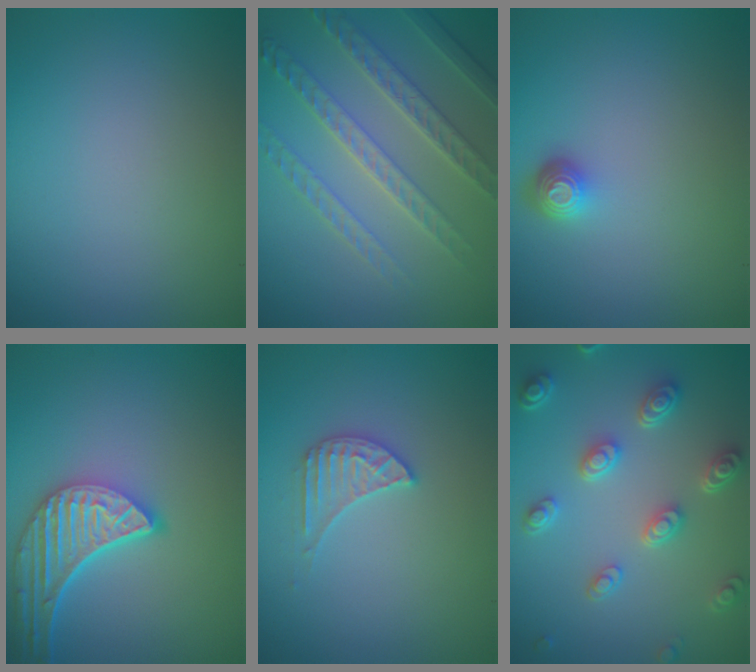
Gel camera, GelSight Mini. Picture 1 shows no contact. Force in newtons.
{"total": 4.1, "press": 4.1, "slide": 0.2}
{"total": 1.6, "press": 1.3, "slide": 1.0}
{"total": 5.3, "press": 4.1, "slide": 3.3}
{"total": 2.3, "press": 2.3, "slide": 0.3}
{"total": 4.6, "press": 3.6, "slide": 2.8}